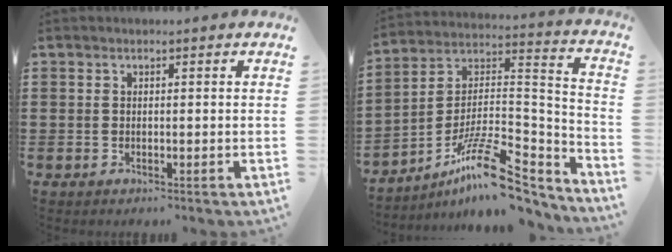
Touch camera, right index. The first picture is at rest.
{"total": 14.4, "force": [-9.9, 4.0, 9.7], "torque": [-0.171, 0.027, -0.179]}